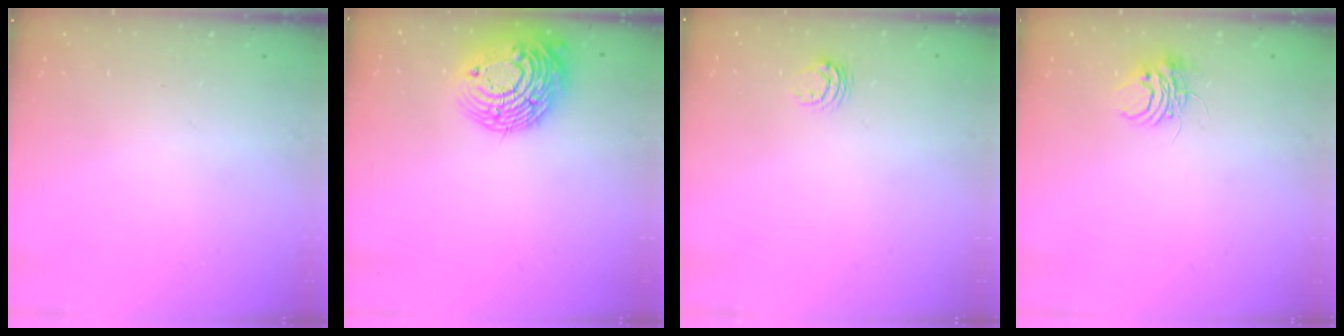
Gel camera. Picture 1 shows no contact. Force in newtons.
{"total": 15.3, "press": 15.3, "slide": 1.2}
{"total": 3.7, "press": 3.7, "slide": 0.5}
{"total": 5.5, "press": 5.5, "slide": 0.3}